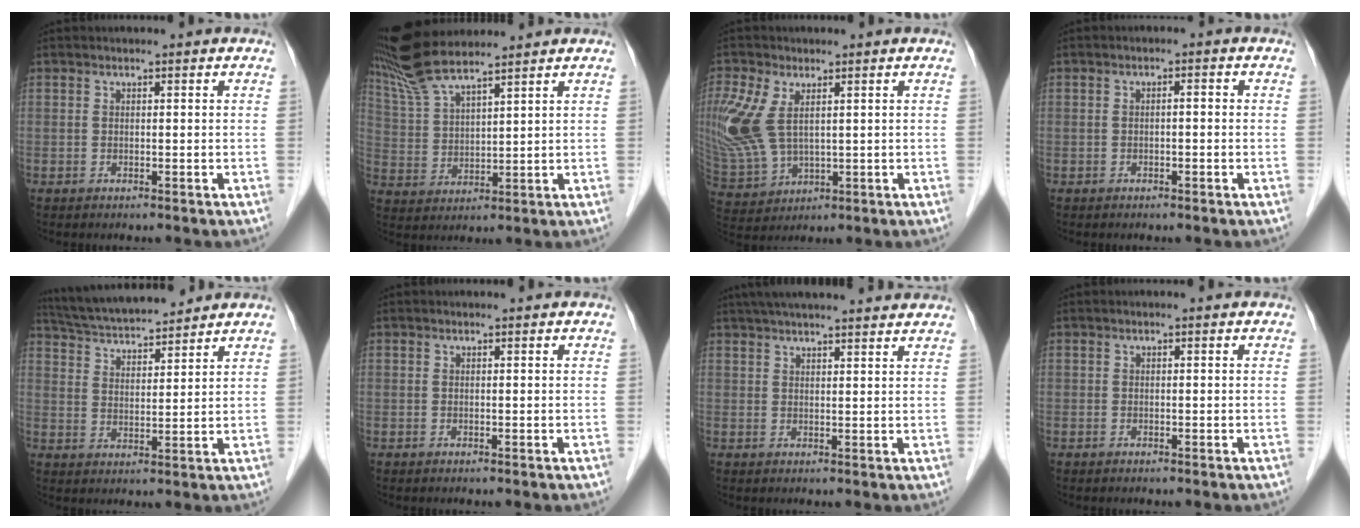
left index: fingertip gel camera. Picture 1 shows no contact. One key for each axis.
{"total": 10.7, "fx": 9.4, "fy": 1.6, "fz": 4.9, "tx": -0.114, "ty": 0.024, "tz": 0.189}
{"total": 12.2, "fx": 3.1, "fy": 6.7, "fz": 9.7, "tx": -0.260, "ty": 0.001, "tz": 0.076}
{"total": 1.3, "fx": -0.4, "fy": 0.3, "fz": 1.2, "tx": -0.023, "ty": 0.007, "tz": -0.005}
{"total": 12.3, "fx": 11.4, "fy": 1.3, "fz": 4.3, "tx": -0.081, "ty": 0.019, "tz": 0.196}
{"total": 0.0}
{"total": 15.6, "fx": 13.9, "fy": 1.6, "fz": 6.9, "tx": -0.110, "ty": 0.047, "tz": 0.192}
{"total": 0.0}